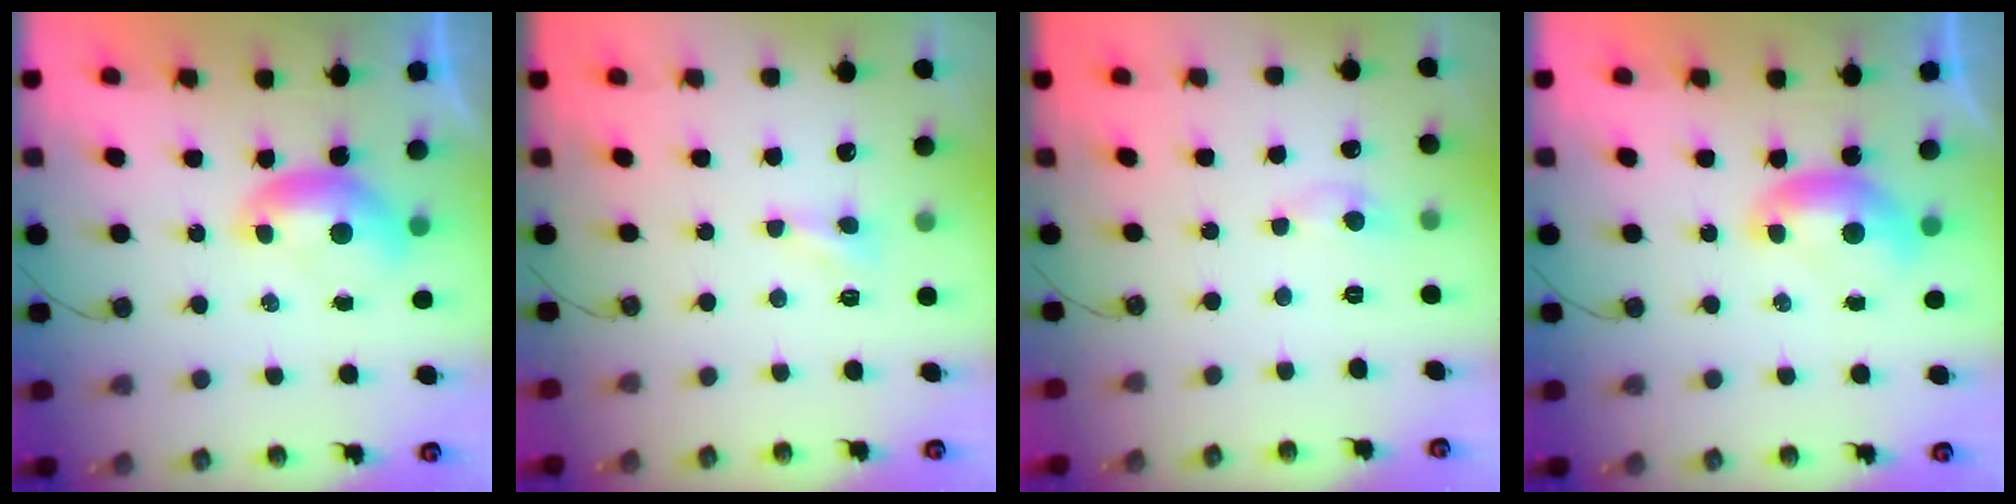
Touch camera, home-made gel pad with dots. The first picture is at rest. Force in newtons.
{"total": 0.6, "press": 0.5, "slide": 0.3}
{"total": 1.3, "press": 1.3, "slide": 0.3}
{"total": 0.0}